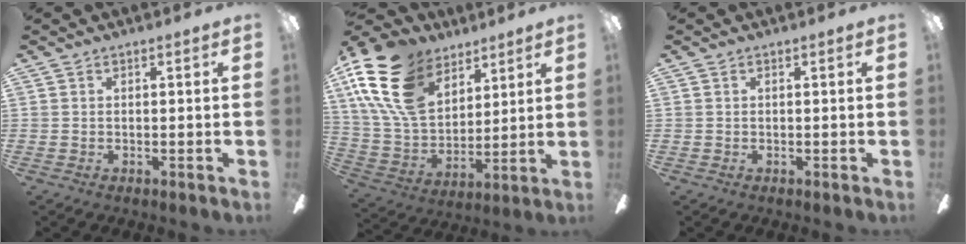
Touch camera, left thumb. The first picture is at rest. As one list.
[{"total": 21.2, "force": [11.5, 13.1, 12.1], "torque": [-0.276, -0.041, 0.212]}, {"total": 0.0}]